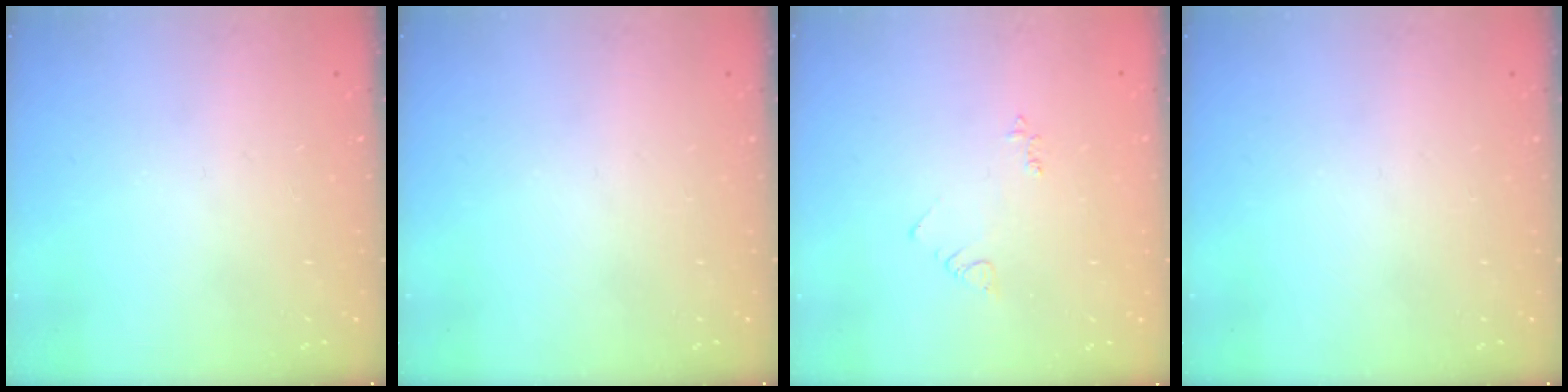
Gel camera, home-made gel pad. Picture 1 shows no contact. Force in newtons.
{"total": 0.0}
{"total": 3.9, "press": 3.8, "slide": 0.7}
{"total": 0.0}